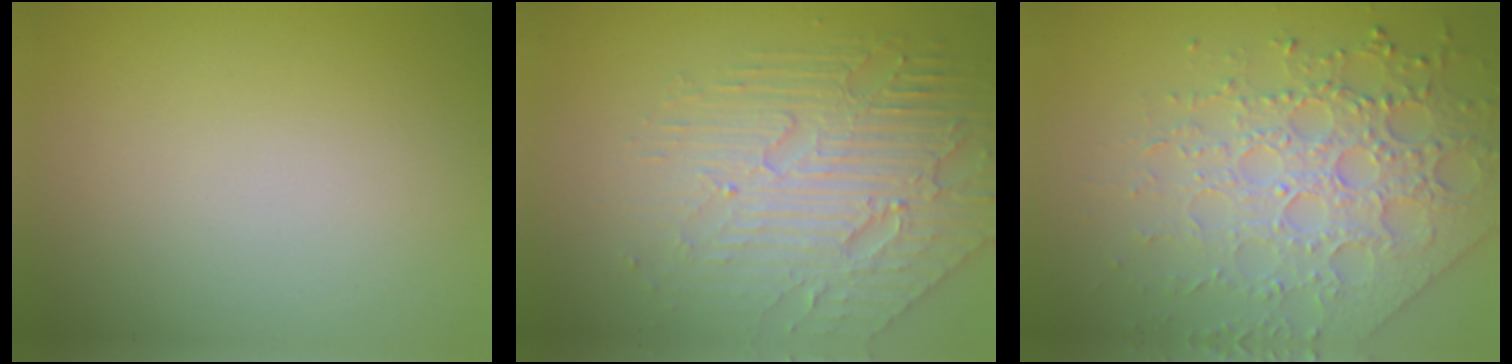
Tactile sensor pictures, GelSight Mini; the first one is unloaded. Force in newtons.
{"total": 6.8, "press": 4.9, "slide": 4.8}
{"total": 6.2, "press": 5.2, "slide": 3.3}